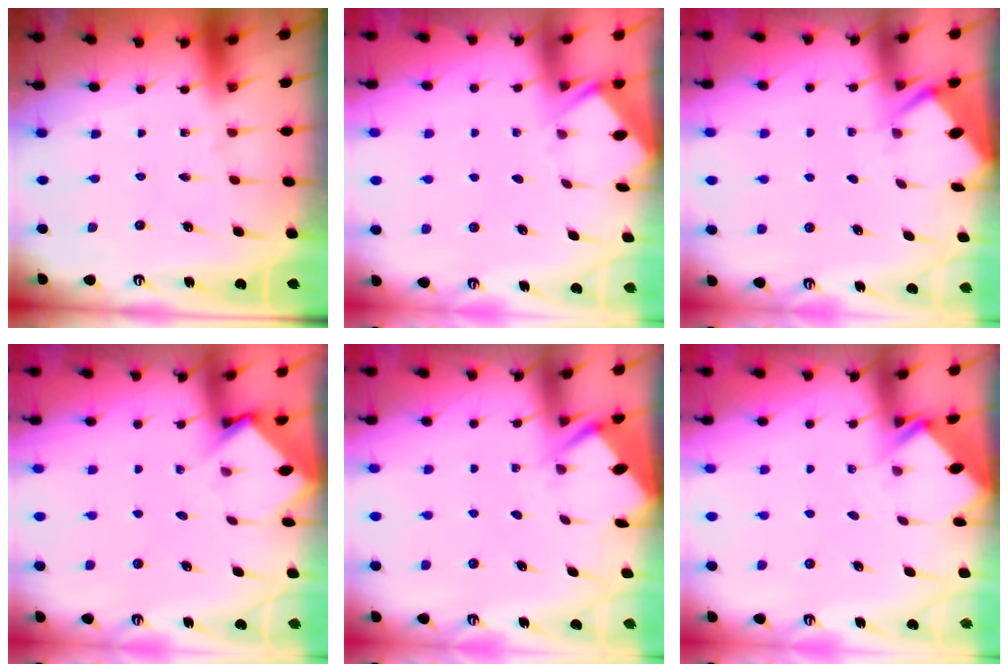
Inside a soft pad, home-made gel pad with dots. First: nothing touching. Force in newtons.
{"total": 3.7, "press": 3.7, "slide": 0.3}
{"total": 2.6, "press": 2.6, "slide": 0.3}
{"total": 3.5, "press": 3.5, "slide": 0.3}
{"total": 2.7, "press": 2.7, "slide": 0.4}
{"total": 2.7, "press": 2.7, "slide": 0.2}